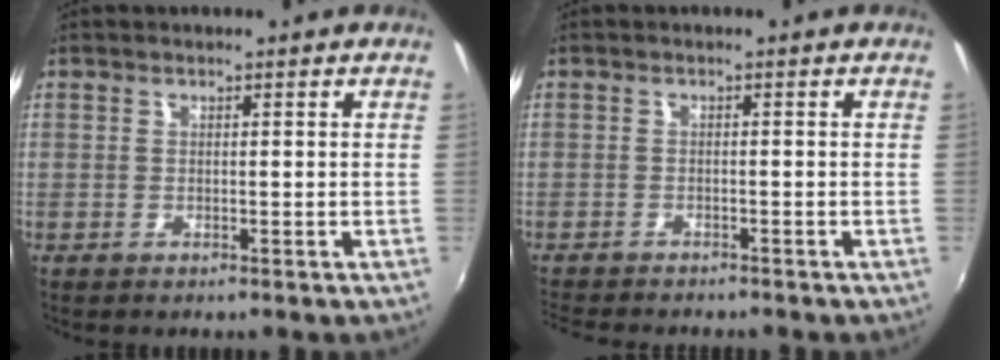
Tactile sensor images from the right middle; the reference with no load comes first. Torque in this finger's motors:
{"motor_torque": [0.95, -1.18, 0.18, 0.10]}